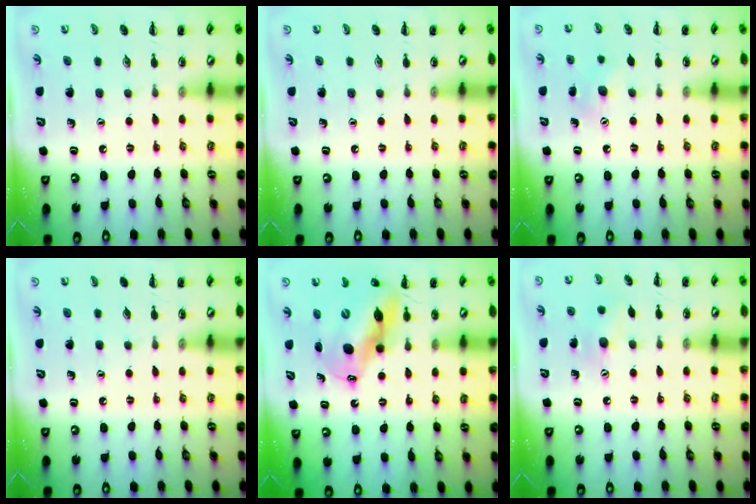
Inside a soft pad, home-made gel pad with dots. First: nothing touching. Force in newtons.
{"total": 0.0}
{"total": 5.6, "press": 5.5, "slide": 1.2}
{"total": 0.0}
{"total": 12.9, "press": 12.5, "slide": 3.4}
{"total": 7.7, "press": 7.6, "slide": 1.3}